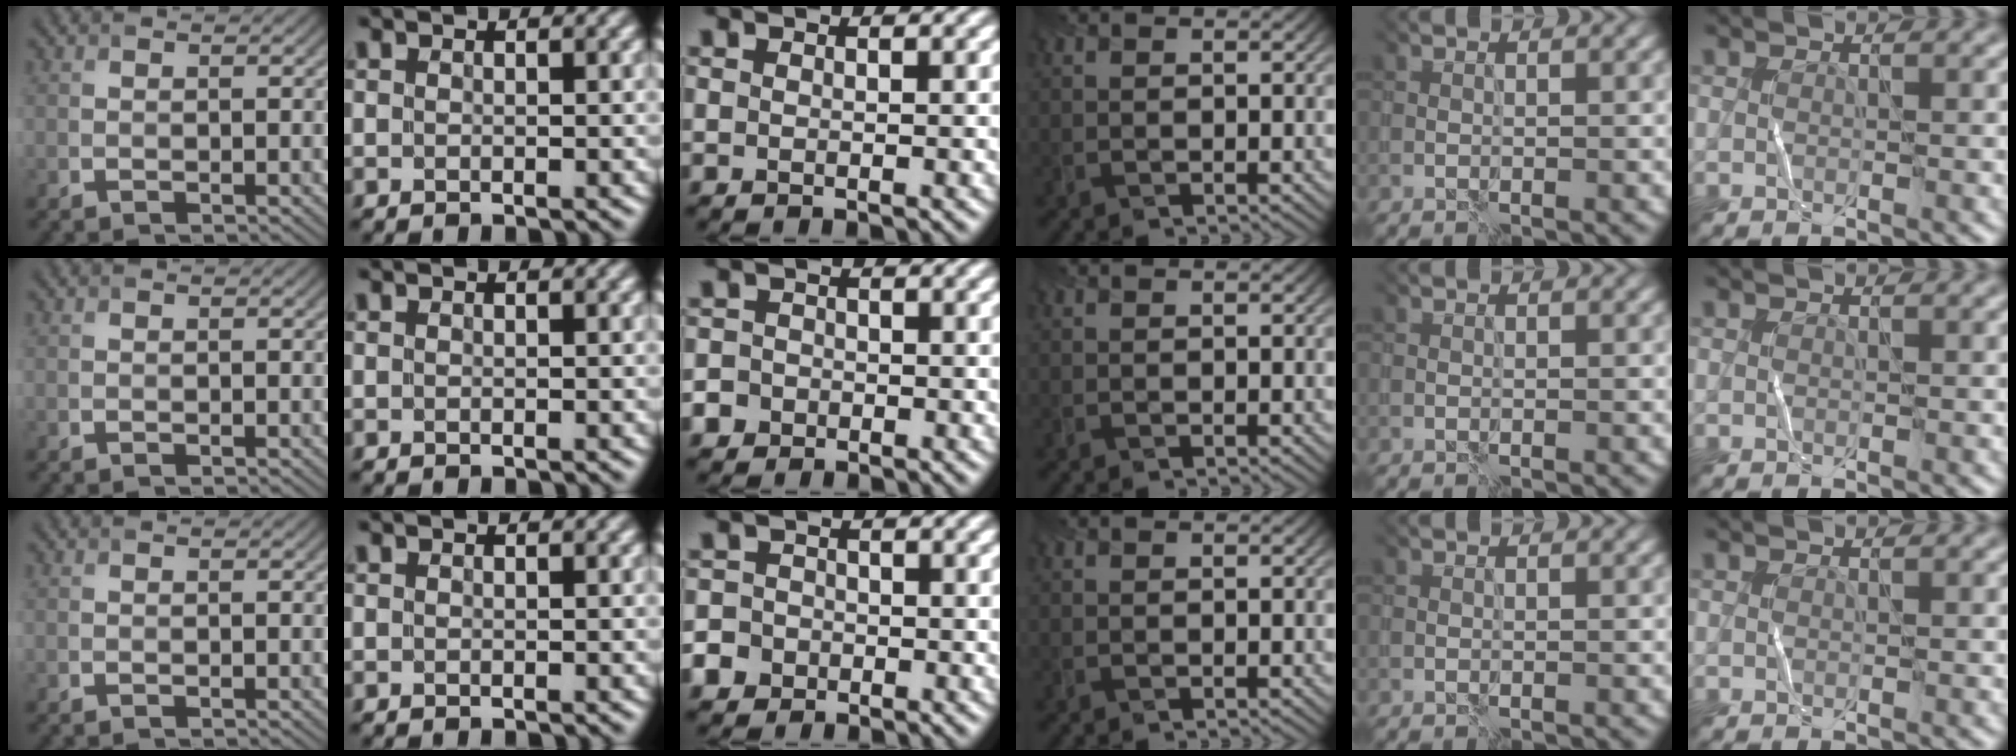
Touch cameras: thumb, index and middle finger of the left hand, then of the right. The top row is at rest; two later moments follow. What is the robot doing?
{"motion": "fold", "object": "coffee filter"}